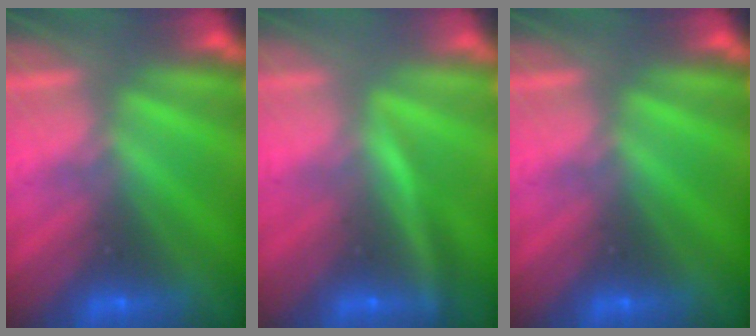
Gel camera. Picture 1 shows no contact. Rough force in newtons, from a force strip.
{"total": 2.8}
{"total": 0.0}